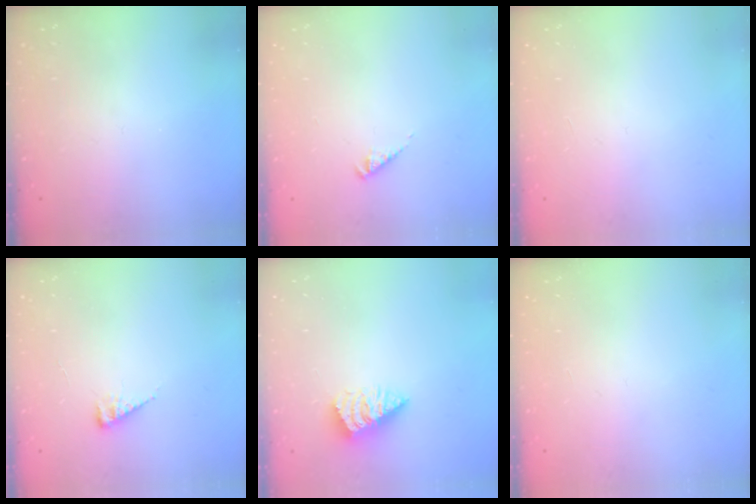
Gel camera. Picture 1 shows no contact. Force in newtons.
{"total": 2.4, "press": 2.4, "slide": 0.3}
{"total": 0.0}
{"total": 5.2, "press": 5.2, "slide": 0.5}
{"total": 1.9, "press": 1.9, "slide": 0.4}
{"total": 0.0}